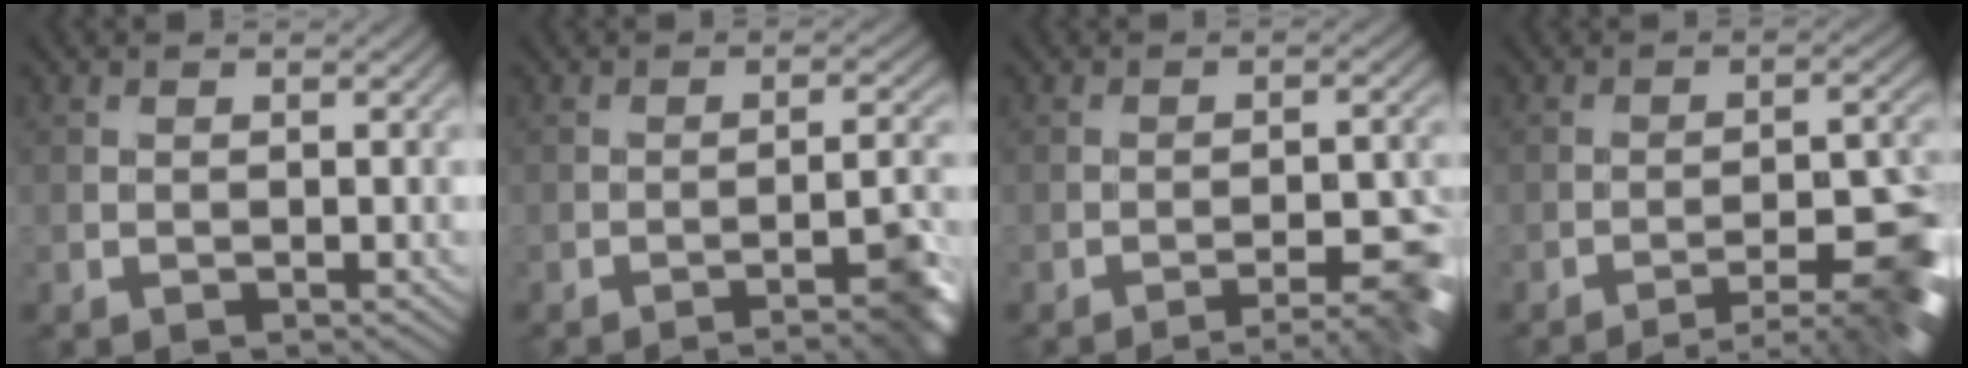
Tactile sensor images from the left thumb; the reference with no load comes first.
{"total": 6.1, "force": [-3.5, 1.1, 4.9], "torque": [-0.058, 0.006, -0.051]}
{"total": 6.4, "force": [-4.2, 1.3, 4.6], "torque": [-0.062, 0.005, -0.049]}
{"total": 8.6, "force": [-5.7, 2.0, 6.1], "torque": [-0.081, 0.005, -0.071]}